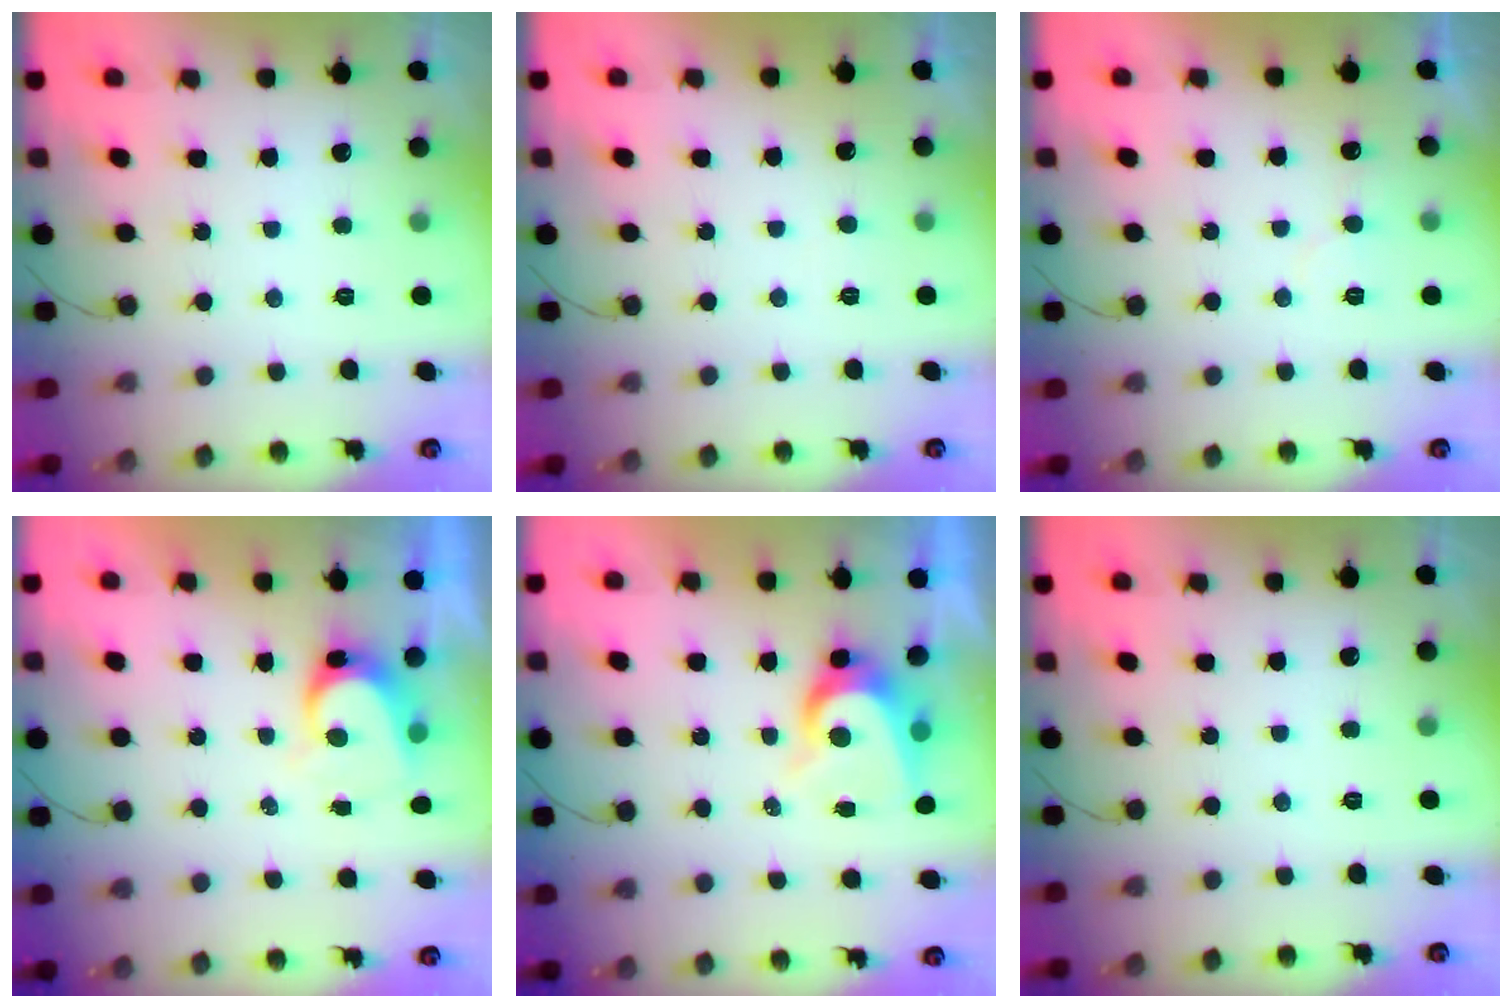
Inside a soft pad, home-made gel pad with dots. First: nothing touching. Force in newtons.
{"total": 3.4, "press": 3.4, "slide": 0.2}
{"total": 4.9, "press": 4.9, "slide": 0.4}
{"total": 5.9, "press": 5.9, "slide": 0.5}
{"total": 6.7, "press": 6.7, "slide": 0.5}
{"total": 0.0}